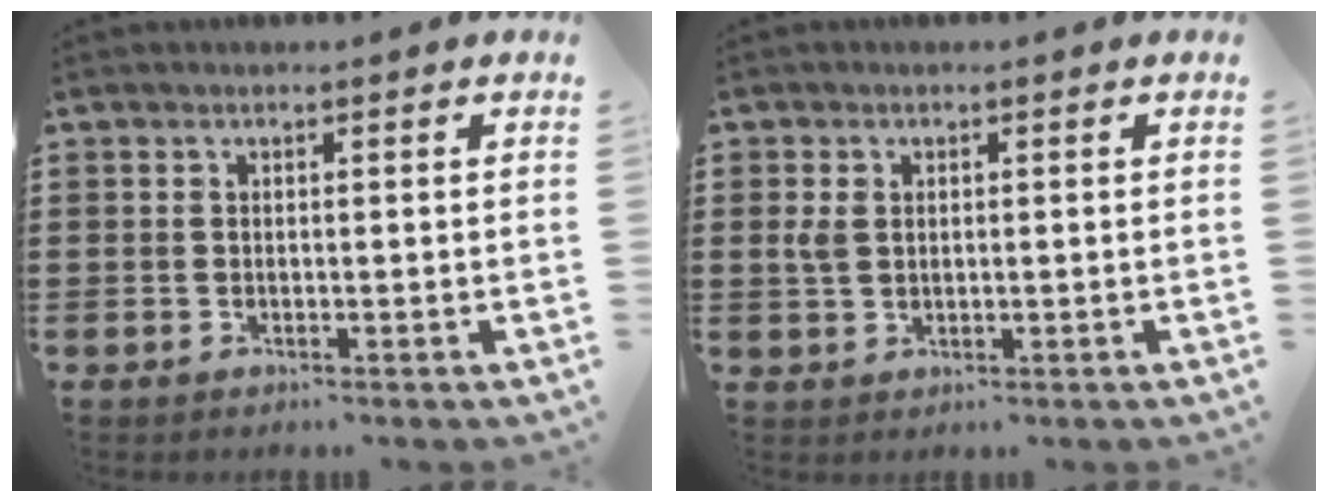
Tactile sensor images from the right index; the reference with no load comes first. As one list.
[{"total": 2.5, "force": [0.6, 1.7, 1.8], "torque": [-0.048, 0.004, 0.007]}]